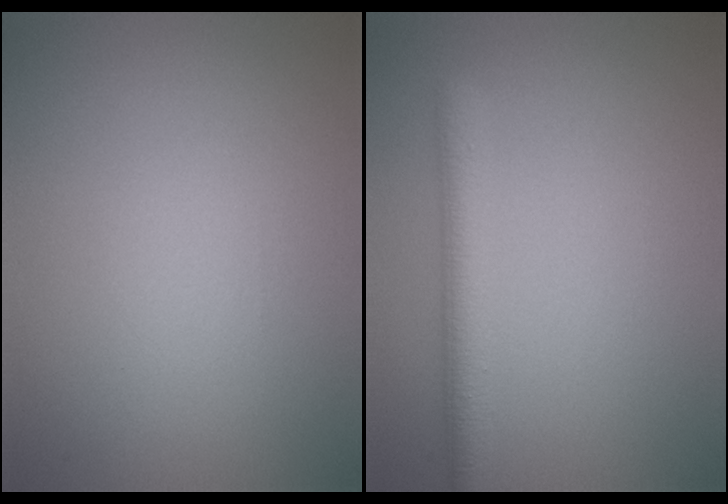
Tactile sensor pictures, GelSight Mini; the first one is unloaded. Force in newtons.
{"total": 3.2, "press": 3.2, "slide": 0.1}